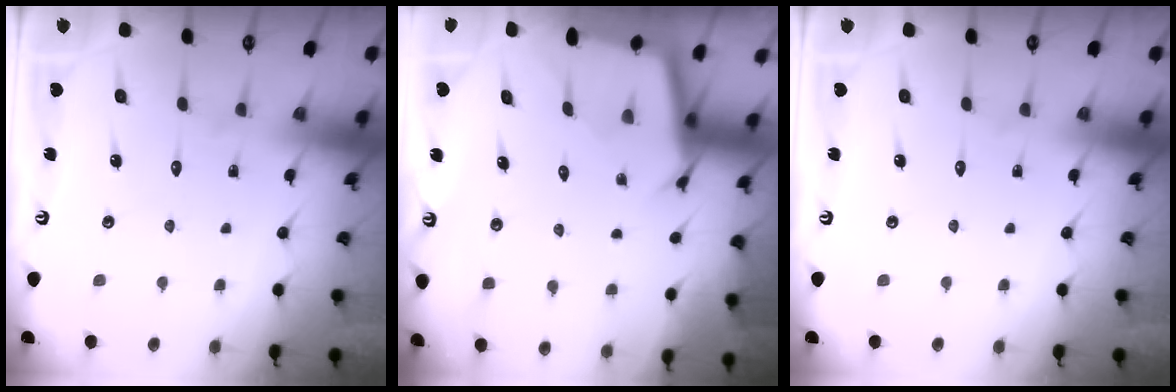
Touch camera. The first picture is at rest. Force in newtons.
{"total": 2.5, "press": 2.5, "slide": 0.1}
{"total": 0.0}